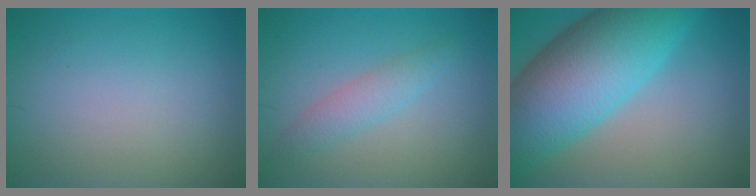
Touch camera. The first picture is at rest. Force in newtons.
{"total": 2.4, "press": 2.4, "slide": 0.1}
{"total": 13.7, "press": 13.7, "slide": 0.3}